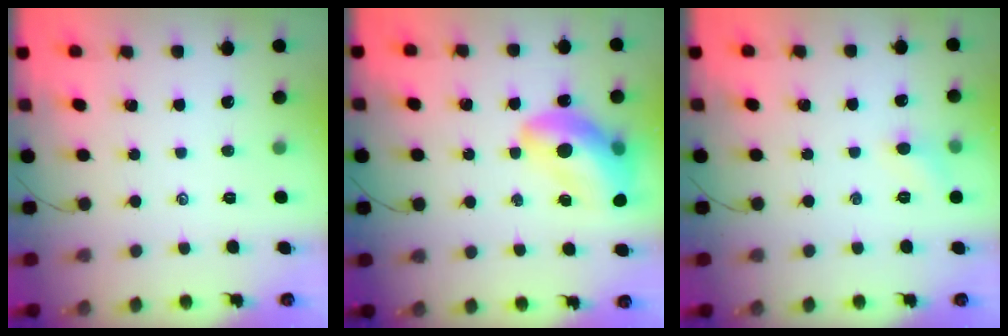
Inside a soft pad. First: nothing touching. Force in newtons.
{"total": 15.9, "press": 15.3, "slide": 4.6}
{"total": 5.2, "press": 4.9, "slide": 1.6}